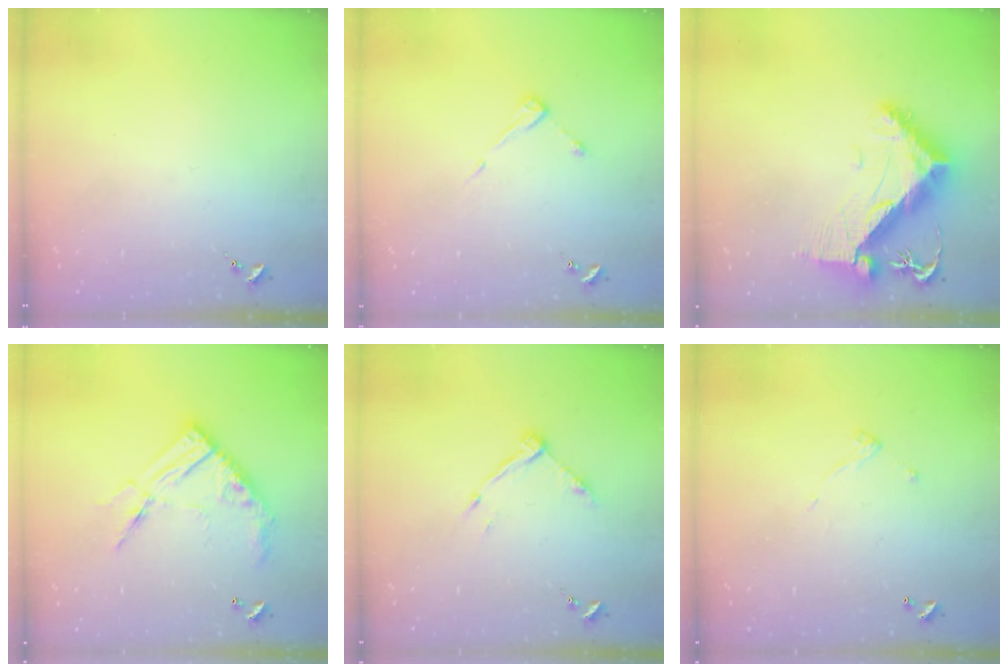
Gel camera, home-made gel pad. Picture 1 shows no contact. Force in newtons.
{"total": 4.7, "press": 4.7, "slide": 0.4}
{"total": 11.4, "press": 11.4, "slide": 1.2}
{"total": 15.8, "press": 15.7, "slide": 1.4}
{"total": 8.7, "press": 8.7, "slide": 0.5}
{"total": 4.9, "press": 4.9, "slide": 0.1}